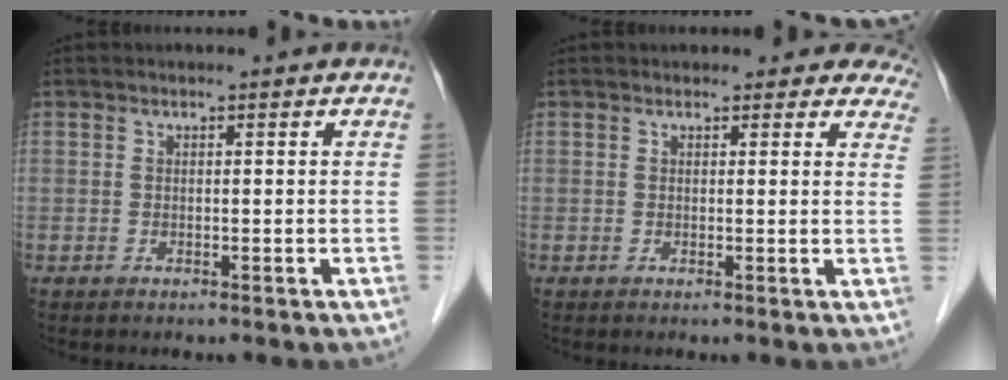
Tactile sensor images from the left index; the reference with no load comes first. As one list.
[{"total": 4.4, "force": [3.8, 2.3, -0.1], "torque": [0.029, -0.010, 0.013]}]